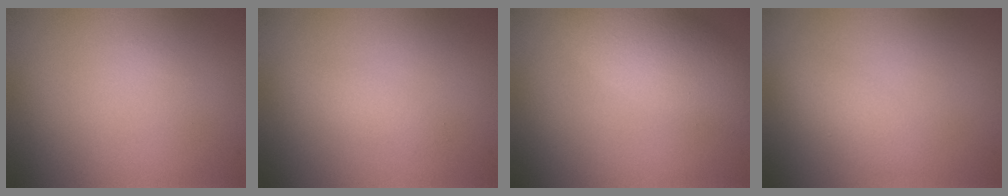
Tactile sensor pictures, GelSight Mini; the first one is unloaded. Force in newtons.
{"total": 1.2, "press": 1.2, "slide": 0.1}
{"total": 5.2, "press": 5.2, "slide": 0.3}
{"total": 1.9, "press": 1.9, "slide": 0.0}